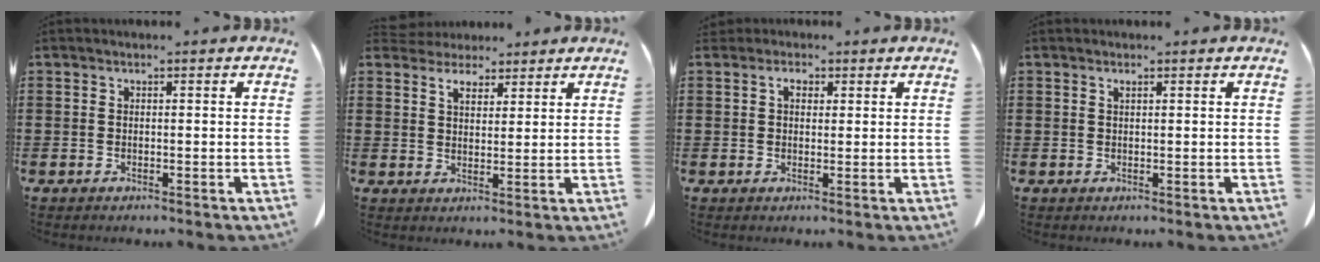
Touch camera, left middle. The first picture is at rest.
{"total": 3.5, "force": [2.9, 1.7, 1.1], "torque": [-0.032, 0.004, 0.056]}
{"total": 2.1, "force": [1.1, 1.3, 1.3], "torque": [-0.022, 0.002, 0.018]}
{"total": 0.6, "force": [0.4, 0.1, 0.3], "torque": [-0.009, -0.002, 0.010]}